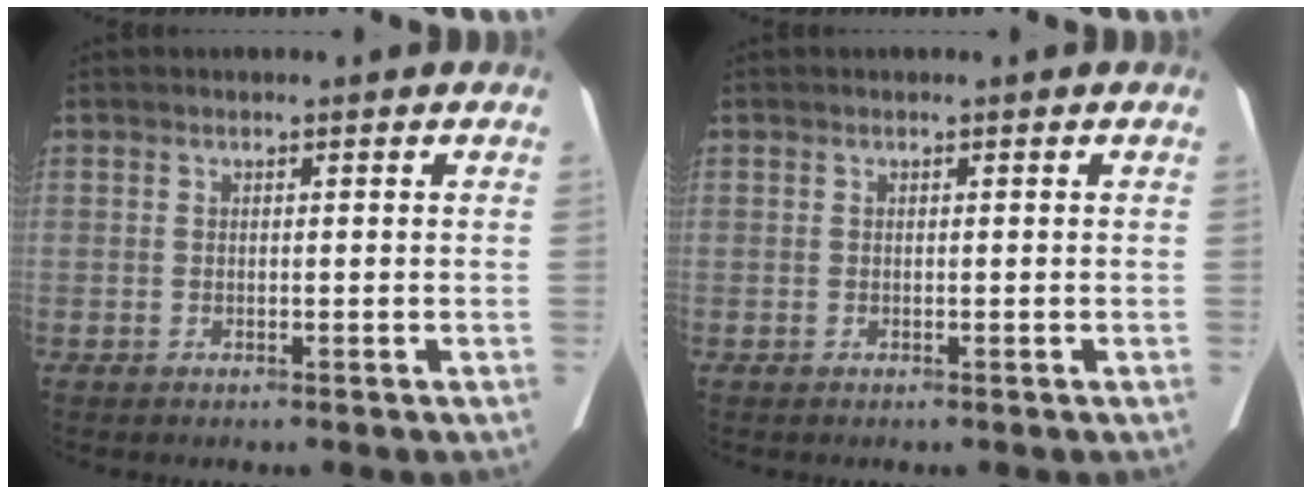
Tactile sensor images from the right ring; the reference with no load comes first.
{"total": 0.0}